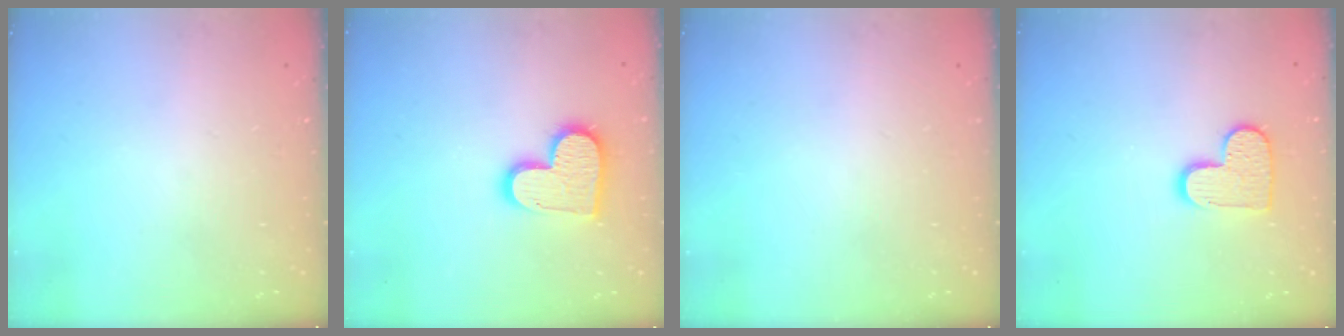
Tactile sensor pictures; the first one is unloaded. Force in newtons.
{"total": 13.8, "press": 13.7, "slide": 1.1}
{"total": 0.0}
{"total": 10.4, "press": 10.4, "slide": 0.6}